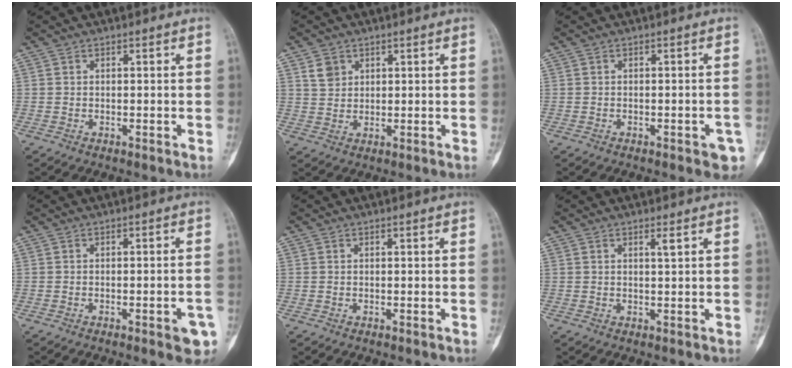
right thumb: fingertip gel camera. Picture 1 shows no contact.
{"total": 3.4, "force": [1.7, 2.6, 1.2], "torque": [-0.009, -0.008, 0.036]}
{"total": 3.7, "force": [-1.8, 1.4, 2.9], "torque": [-0.024, 0.010, -0.016]}
{"total": 4.9, "force": [-2.3, 1.4, 4.2], "torque": [-0.039, 0.009, -0.024]}
{"total": 0.0}
{"total": 1.2, "force": [0.6, -0.1, 1.0], "torque": [-0.018, -0.004, 0.010]}